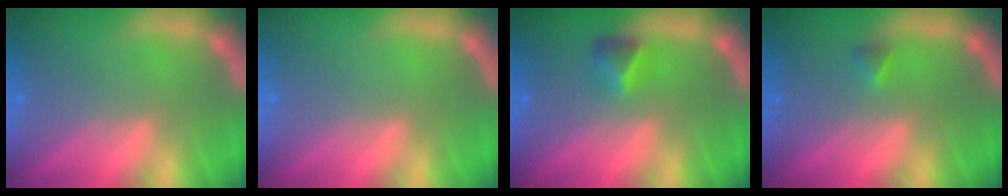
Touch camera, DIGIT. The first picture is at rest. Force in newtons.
{"total": 0.0}
{"total": 1.9}
{"total": 0.9}